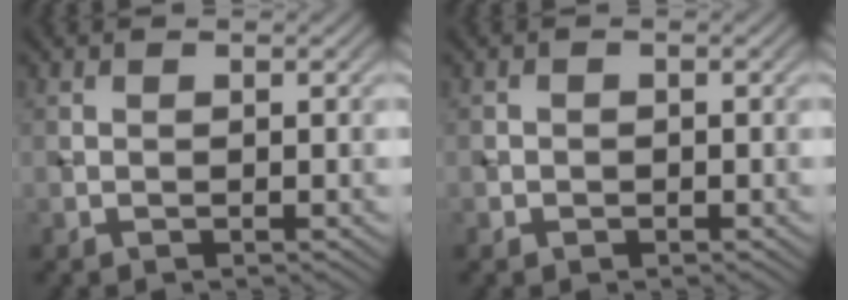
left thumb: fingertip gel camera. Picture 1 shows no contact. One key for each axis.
{"total": 0.9, "fx": -0.4, "fy": 0.8, "fz": 0.1, "tx": 0.001, "ty": -0.004, "tz": -0.009}